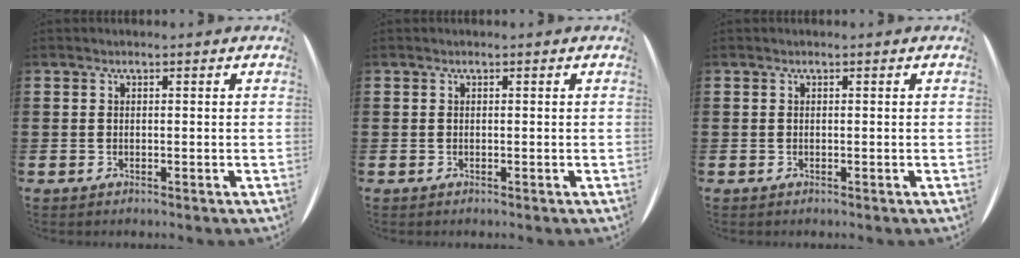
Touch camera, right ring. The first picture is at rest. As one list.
[{"total": 0.0}, {"total": 0.0}]